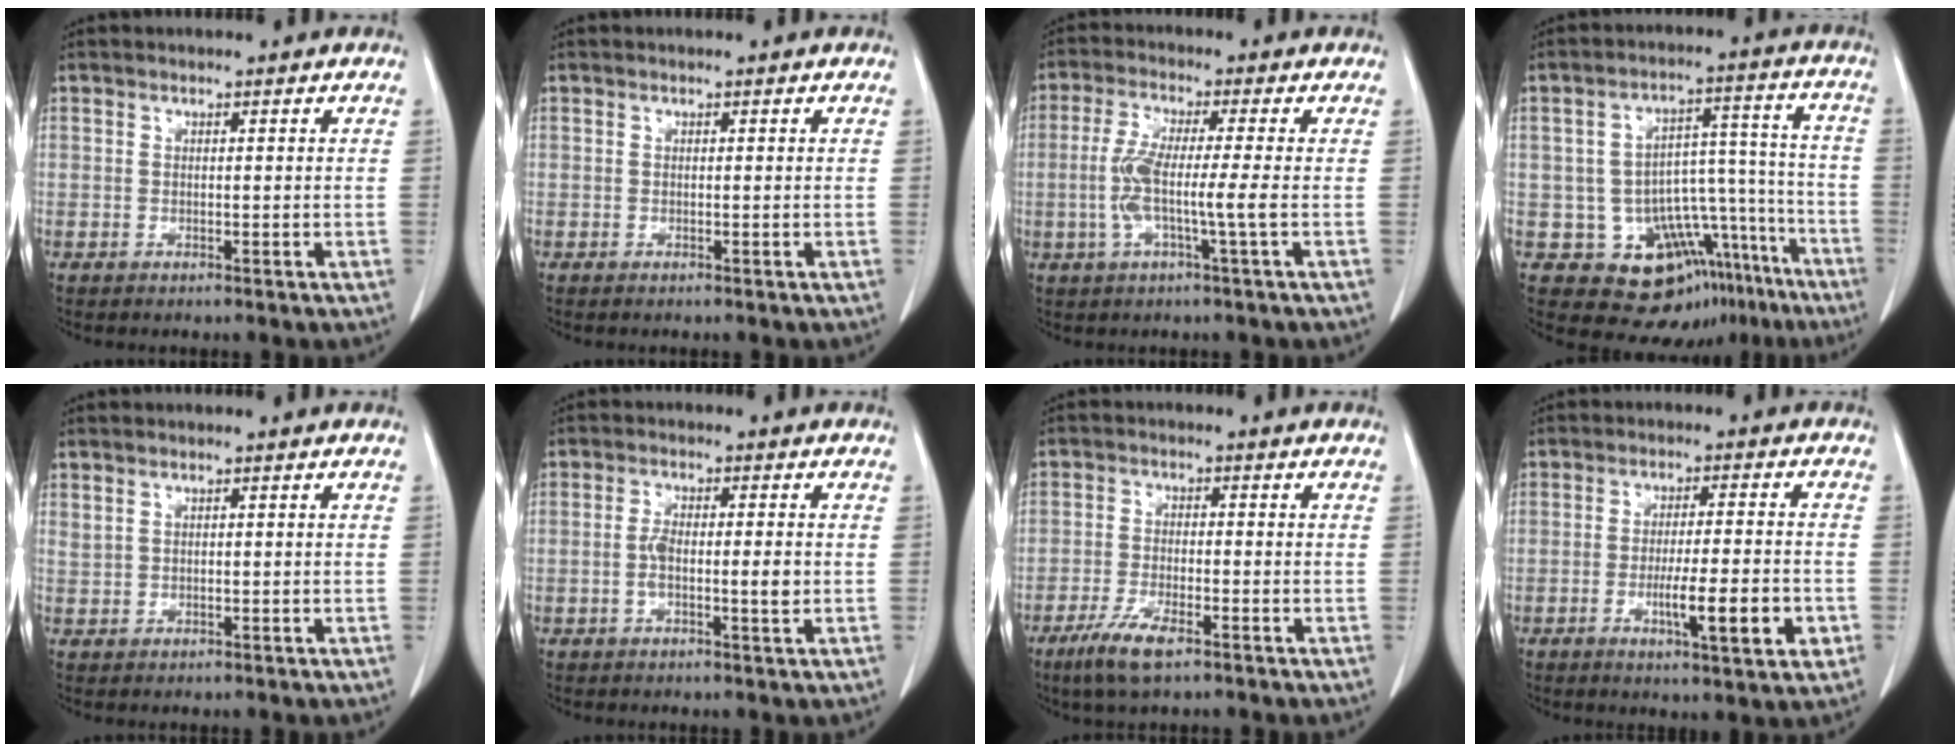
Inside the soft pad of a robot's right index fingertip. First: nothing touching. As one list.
[{"total": 0.0}, {"total": 6.8, "force": [-1.1, -0.2, 6.7], "torque": [-0.140, 0.000, -0.024]}, {"total": 15.2, "force": [-9.2, 9.8, 7.2], "torque": [-0.063, 0.082, -0.120]}, {"total": 1.0, "force": [0.8, 0.4, 0.4], "torque": [-0.010, 0.005, 0.020]}, {"total": 5.3, "force": [-0.6, 0.5, 5.2], "torque": [-0.103, 0.001, -0.014]}, {"total": 6.0, "force": [-3.8, 1.1, 4.5], "torque": [-0.097, -0.011, -0.068]}, {"total": 8.9, "force": [-2.8, 1.0, 8.4], "torque": [-0.128, -0.010, -0.041]}]